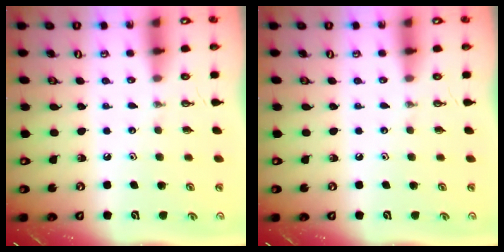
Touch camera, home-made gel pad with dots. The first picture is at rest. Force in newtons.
{"total": 0.0}